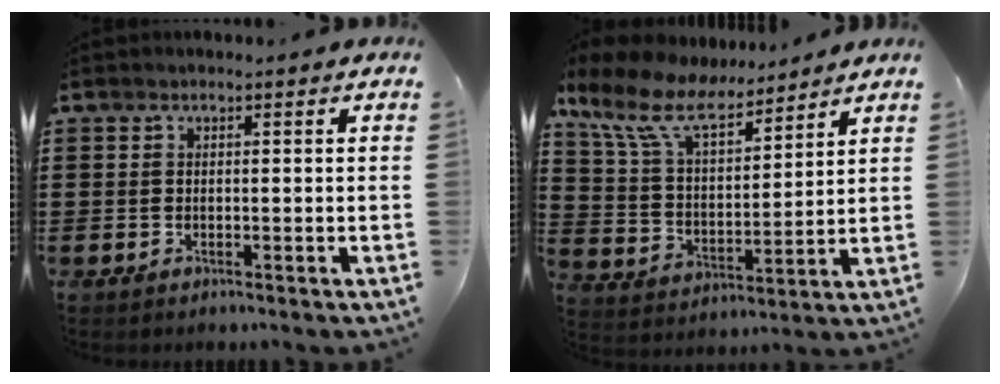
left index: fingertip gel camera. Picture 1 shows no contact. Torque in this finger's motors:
{"motor_torque": [2.14, 0.00, 0.69, 0.21]}